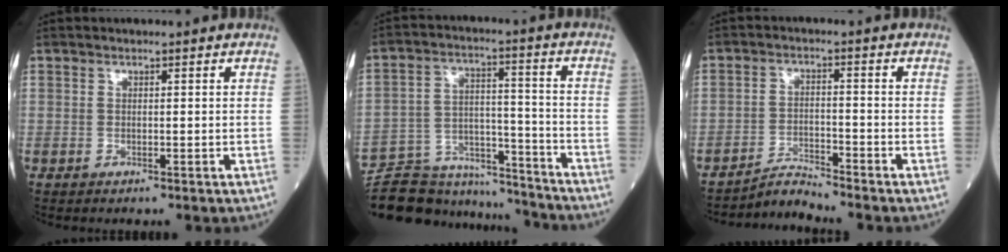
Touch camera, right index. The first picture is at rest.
{"total": 15.3, "force": [-14.4, 4.7, 1.7], "torque": [-0.033, 0.051, -0.222]}
{"total": 3.7, "force": [-3.5, -0.9, -0.7], "torque": [0.014, -0.011, -0.062]}